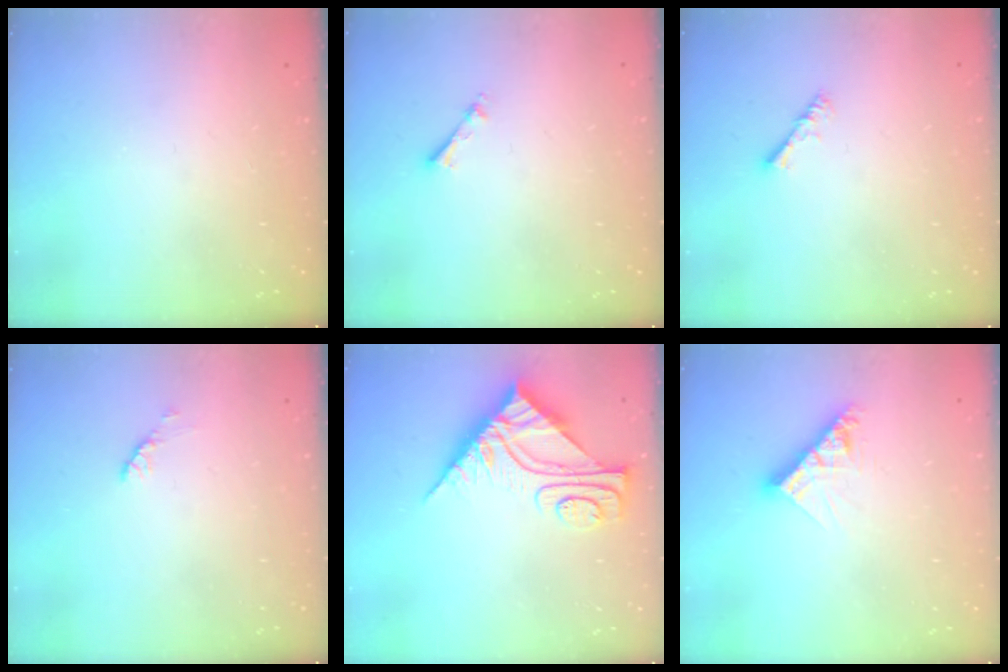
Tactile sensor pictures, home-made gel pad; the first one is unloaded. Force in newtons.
{"total": 2.7, "press": 2.7, "slide": 0.3}
{"total": 2.8, "press": 2.8, "slide": 0.5}
{"total": 2.7, "press": 2.7, "slide": 0.5}
{"total": 10.0, "press": 9.9, "slide": 0.9}
{"total": 9.3, "press": 9.3, "slide": 0.7}